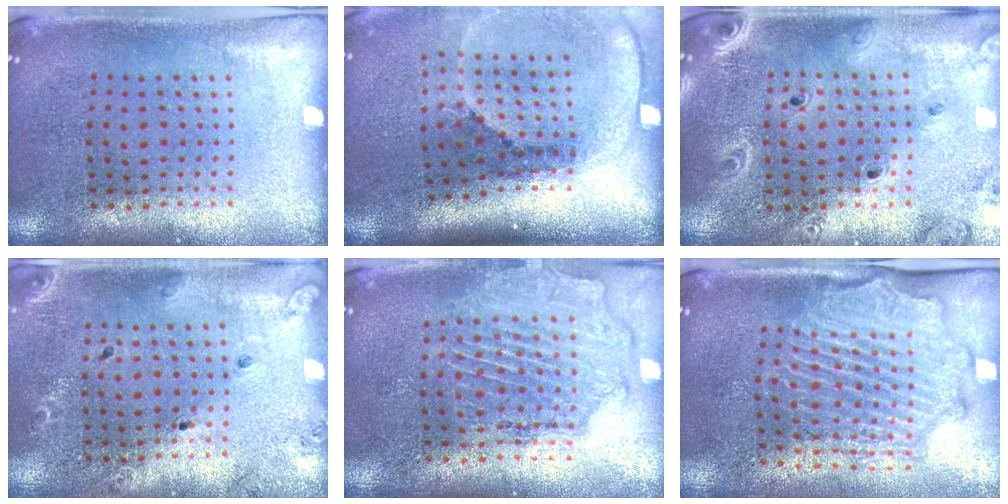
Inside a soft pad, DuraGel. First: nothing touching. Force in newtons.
{"total": 2.5, "press": 1.7, "slide": 1.8}
{"total": 2.4, "press": 2.1, "slide": 1.2}
{"total": 1.4, "press": 1.4, "slide": 0.1}
{"total": 1.6, "press": 1.6, "slide": 0.5}
{"total": 2.1, "press": 2.1, "slide": 0.4}